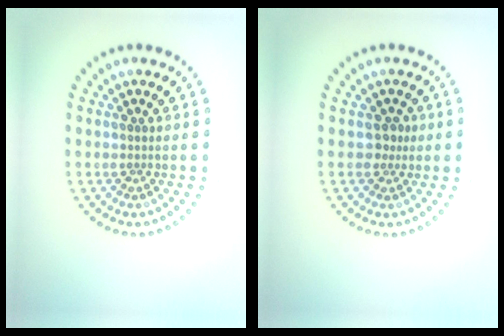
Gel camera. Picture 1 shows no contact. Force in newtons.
{"total": 1.4, "press": 1.1, "slide": 0.8}